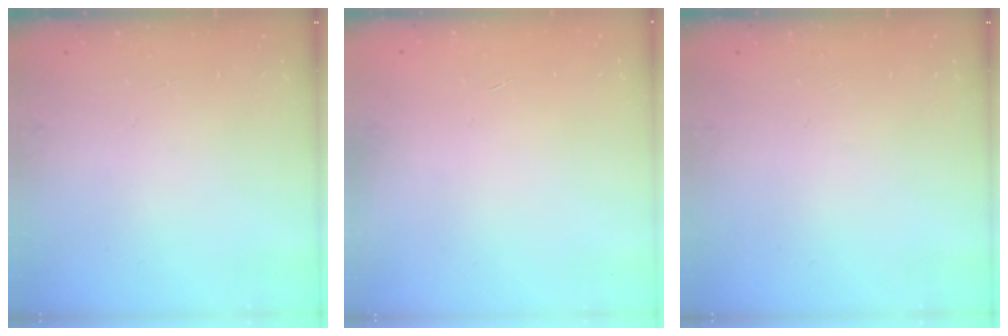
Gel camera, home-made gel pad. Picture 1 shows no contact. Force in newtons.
{"total": 0.0}
{"total": 0.0}